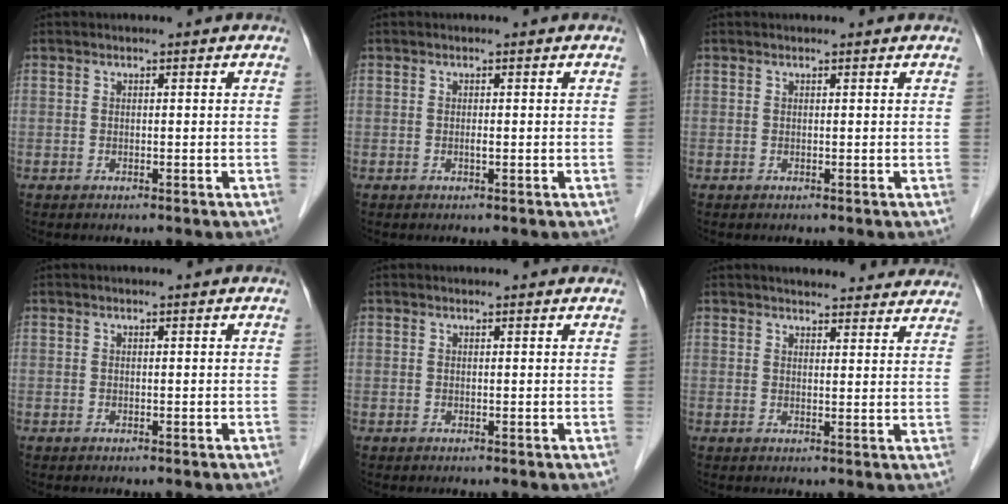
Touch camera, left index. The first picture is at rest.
{"total": 0.6, "force": [-0.5, -0.1, 0.3], "torque": [-0.009, -0.006, -0.008]}
{"total": 0.7, "force": [0.7, 0.1, 0.1], "torque": [-0.009, 0.004, 0.006]}
{"total": 0.0}
{"total": 2.0, "force": [2.0, 0.3, 0.5], "torque": [-0.012, 0.009, 0.018]}
{"total": 16.2, "force": [15.1, 3.6, 4.6], "torque": [-0.036, 0.007, 0.170]}